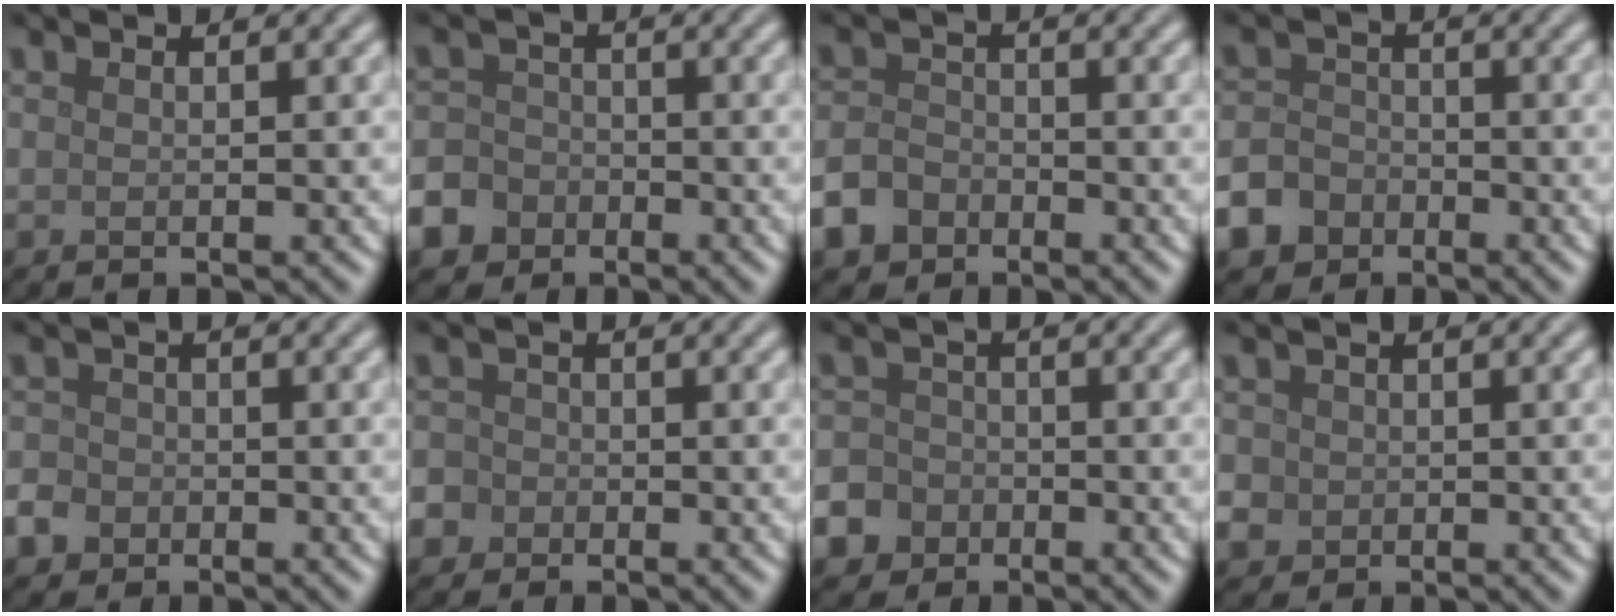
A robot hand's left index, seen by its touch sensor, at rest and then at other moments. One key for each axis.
{"total": 6.1, "fx": -3.7, "fy": 4.7, "fz": 1.2, "tx": -0.020, "ty": -0.015, "tz": -0.079}
{"total": 3.6, "fx": -2.4, "fy": 2.5, "fz": 1.2, "tx": -0.025, "ty": -0.006, "tz": -0.052}
{"total": 5.2, "fx": -3.4, "fy": 3.8, "fz": 1.3, "tx": -0.012, "ty": -0.012, "tz": -0.066}
{"total": 3.0, "fx": -1.5, "fy": 2.4, "fz": 0.8, "tx": -0.008, "ty": -0.005, "tz": -0.032}
{"total": 4.3, "fx": -2.0, "fy": 3.7, "fz": 0.8, "tx": -0.003, "ty": -0.001, "tz": -0.057}
{"total": 6.9, "fx": -3.9, "fy": 5.5, "fz": 1.3, "tx": -0.029, "ty": -0.019, "tz": -0.087}
{"total": 3.7, "fx": -0.6, "fy": 3.4, "fz": 1.2, "tx": -0.026, "ty": 0.003, "tz": -0.019}